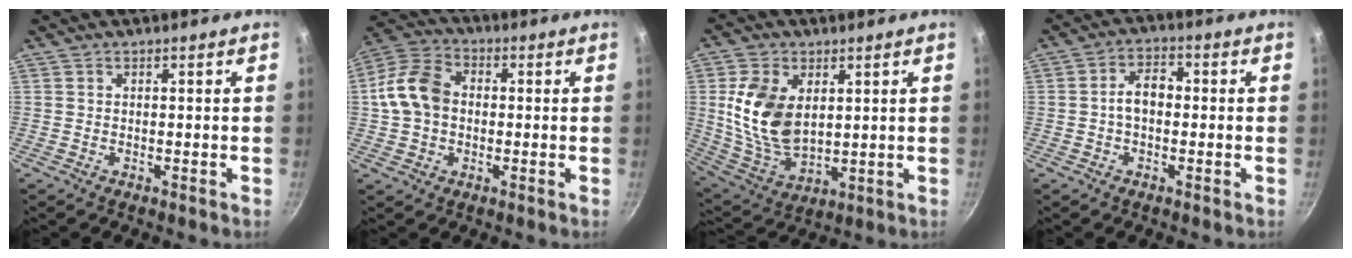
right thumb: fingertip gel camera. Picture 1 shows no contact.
{"total": 10.9, "force": [0.1, 8.3, 7.1], "torque": [-0.113, 0.026, -0.014]}
{"total": 14.5, "force": [2.9, 9.2, 10.8], "torque": [-0.194, -0.026, 0.069]}
{"total": 5.4, "force": [-0.3, 3.5, 4.1], "torque": [-0.051, 0.023, -0.011]}